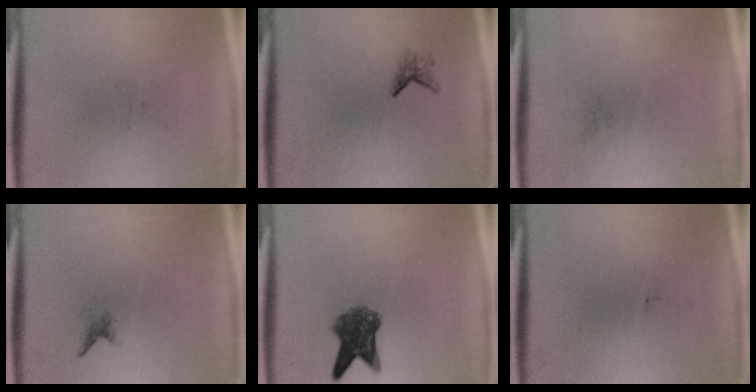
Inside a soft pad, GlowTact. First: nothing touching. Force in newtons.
{"total": 1.2}
{"total": 0.0}
{"total": 0.7}
{"total": 5.7}
{"total": 0.0}